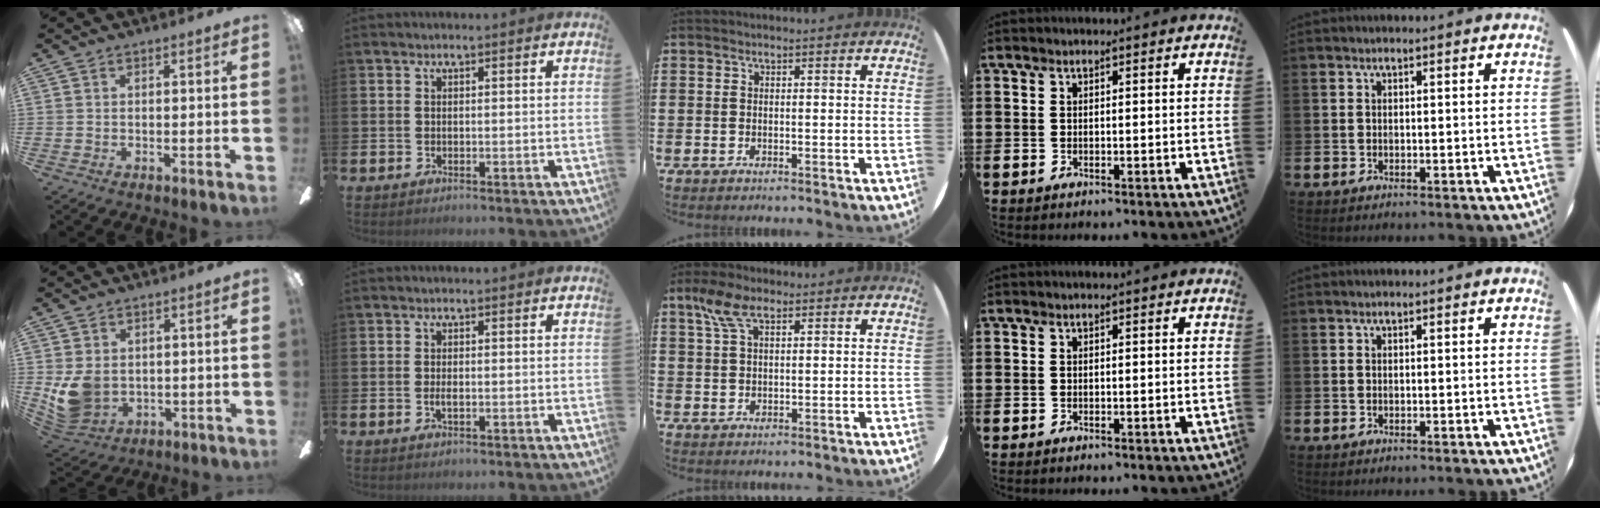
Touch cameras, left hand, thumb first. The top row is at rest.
{"thumb": {"total": 7.8, "force": [0.6, 6.2, 4.8], "torque": [-0.120, -0.008, 0.014]}, "index": {"total": 1.2, "force": [-0.2, 0.4, 1.1], "torque": [-0.026, 0.003, -0.002]}, "middle": {"total": 5.3, "force": [2.9, 2.3, 3.9], "torque": [-0.085, 0.008, 0.053]}}